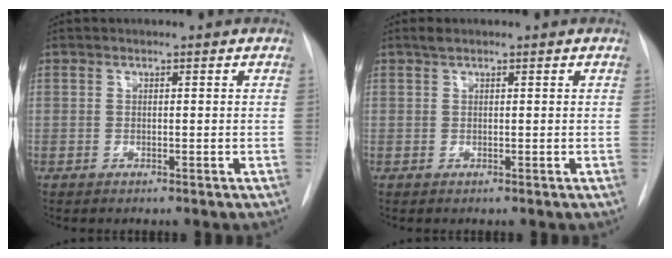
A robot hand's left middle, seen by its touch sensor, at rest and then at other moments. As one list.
[{"total": 0.9, "force": [0.7, 0.3, 0.5], "torque": [-0.014, 0.010, 0.015]}]